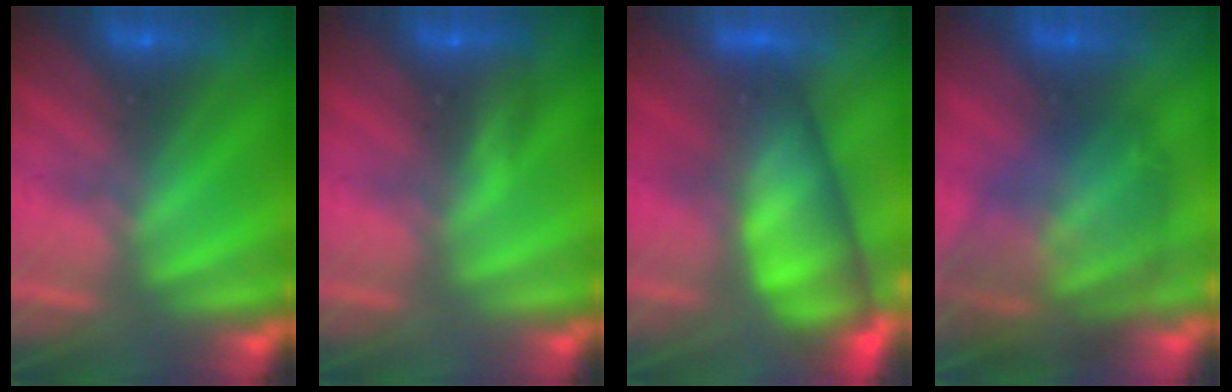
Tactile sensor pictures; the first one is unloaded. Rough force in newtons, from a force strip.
{"total": 3.2}
{"total": 10.2}
{"total": 7.4}